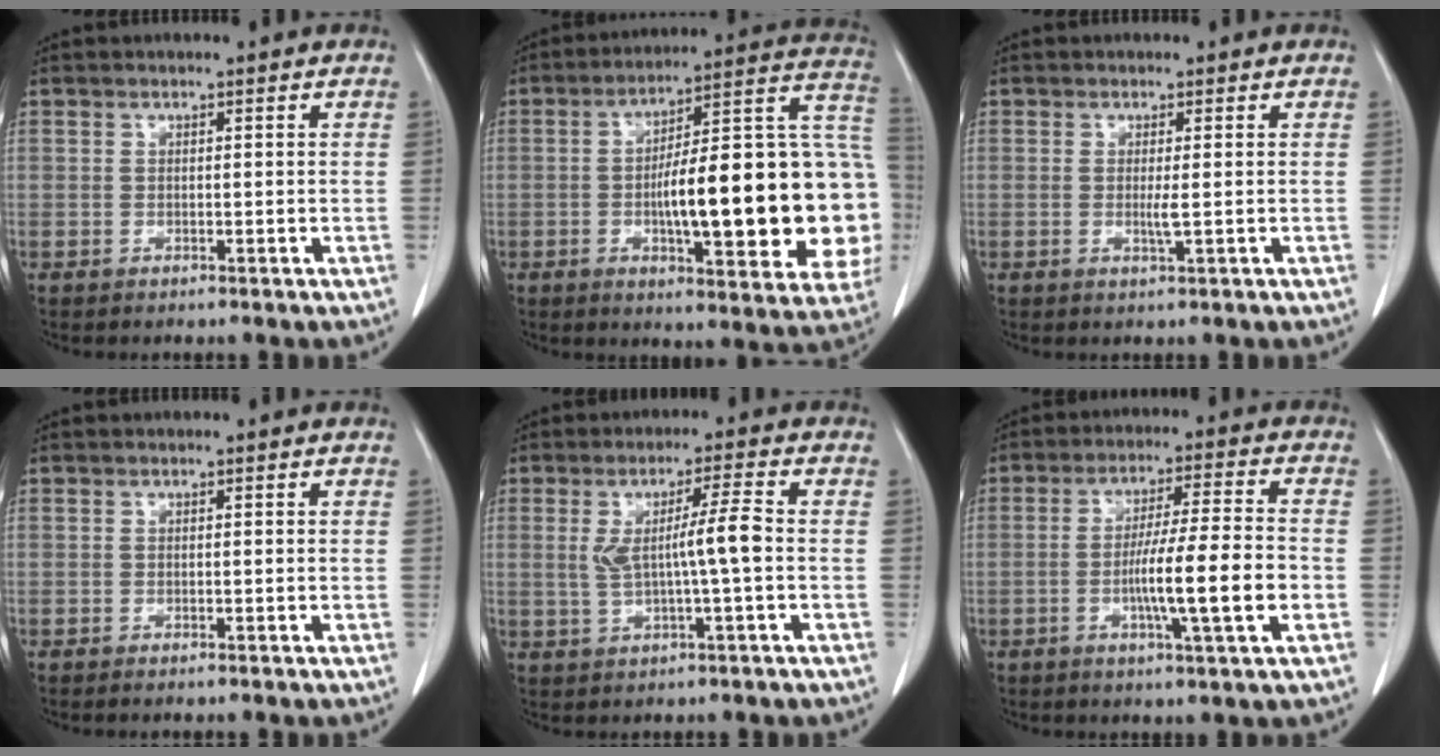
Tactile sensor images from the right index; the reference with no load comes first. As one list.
[{"total": 27.2, "force": [-3.5, 5.7, 26.3], "torque": [-0.282, 0.033, -0.046]}, {"total": 1.7, "force": [0.0, -0.1, 1.7], "torque": [-0.035, -0.004, 0.000]}, {"total": 0.6, "force": [-0.5, -0.1, 0.4], "torque": [-0.007, -0.001, -0.008]}, {"total": 6.4, "force": [0.0, -0.2, 6.4], "torque": [-0.113, 0.004, 0.005]}, {"total": 11.2, "force": [-2.7, -0.2, 10.9], "torque": [-0.184, -0.002, -0.050]}]